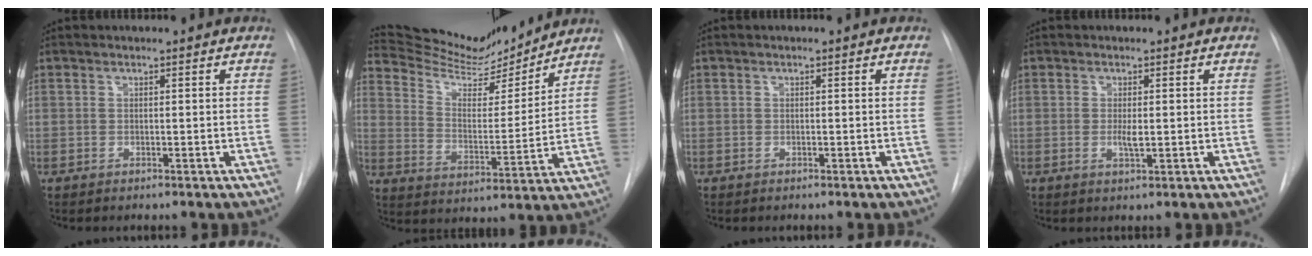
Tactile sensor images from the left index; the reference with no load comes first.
{"total": 15.2, "force": [14.6, 2.3, 3.7], "torque": [-0.068, -0.015, 0.236]}
{"total": 0.0}
{"total": 1.7, "force": [0.0, 0.4, 1.6], "torque": [-0.034, -0.007, 0.001]}